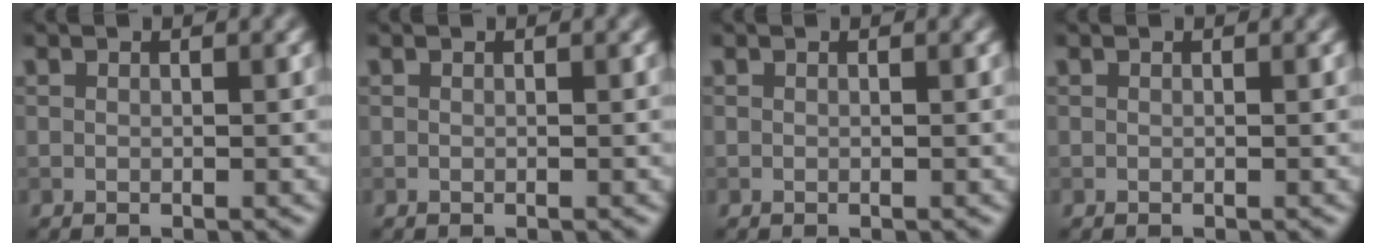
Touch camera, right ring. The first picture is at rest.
{"total": 0.0}
{"total": 0.0}
{"total": 0.0}